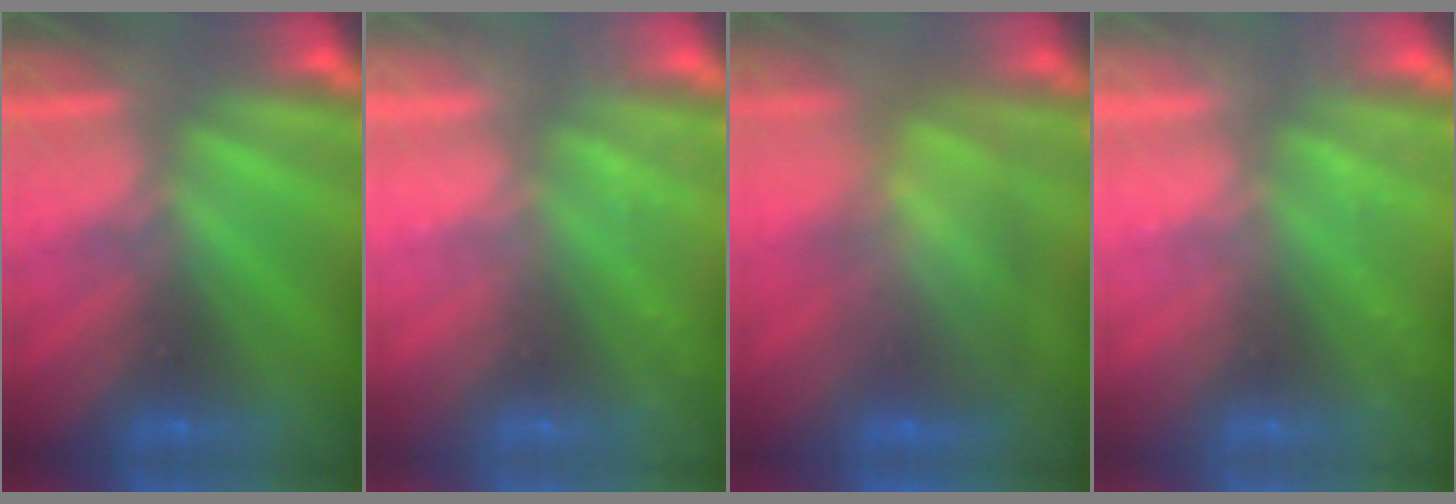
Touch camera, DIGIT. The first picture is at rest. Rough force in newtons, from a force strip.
{"total": 2.2}
{"total": 13.7}
{"total": 2.2}